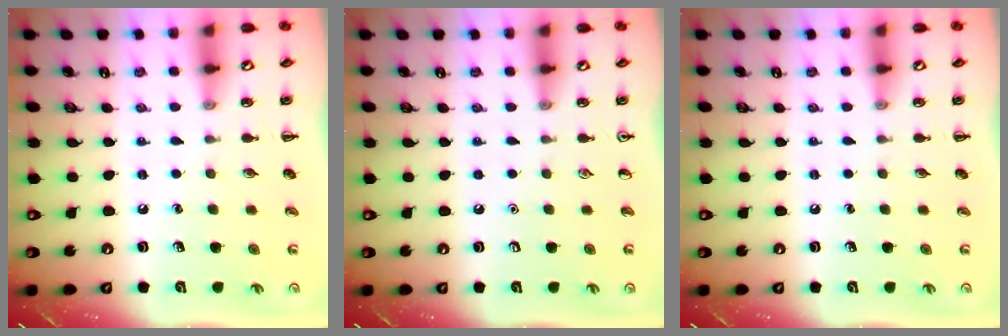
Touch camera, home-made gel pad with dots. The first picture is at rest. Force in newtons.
{"total": 0.0}
{"total": 0.0}